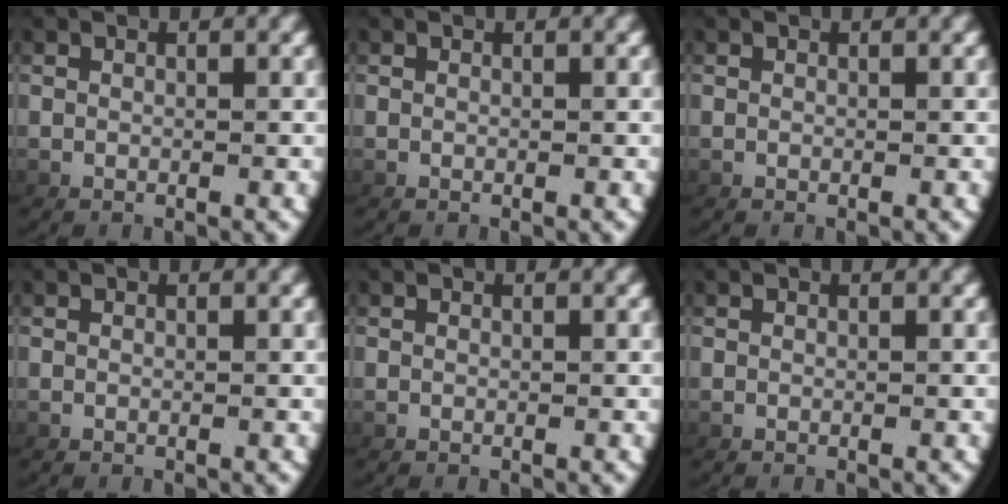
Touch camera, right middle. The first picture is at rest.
{"total": 0.0}
{"total": 0.0}
{"total": 0.0}
{"total": 0.0}
{"total": 0.0}